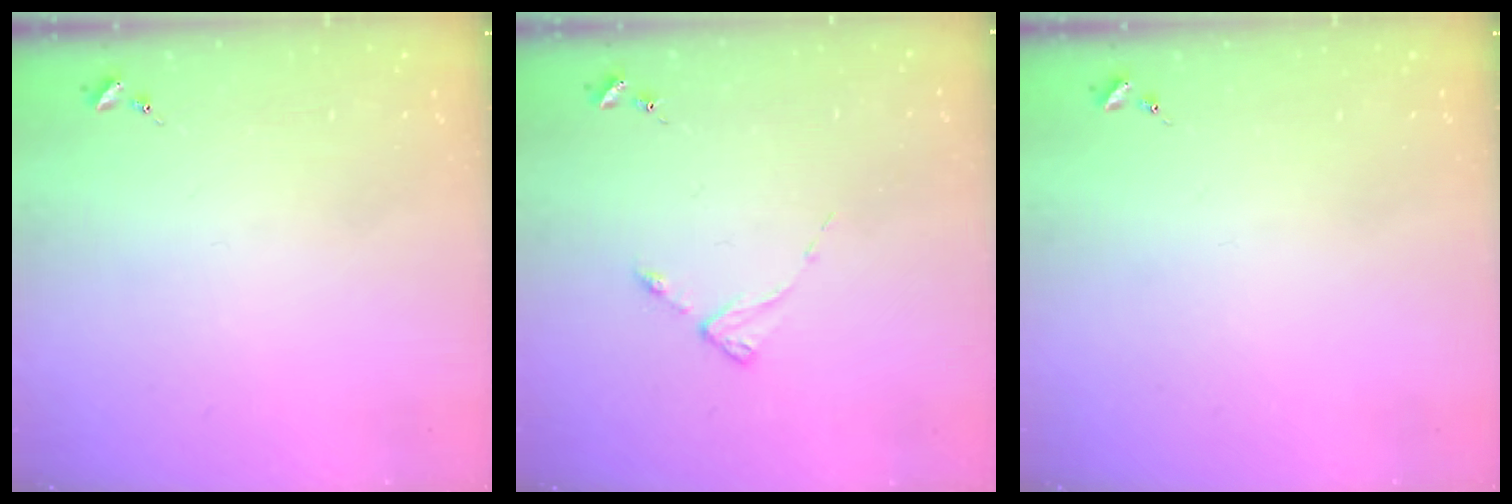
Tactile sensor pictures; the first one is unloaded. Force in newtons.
{"total": 2.7, "press": 2.7, "slide": 0.3}
{"total": 0.0}